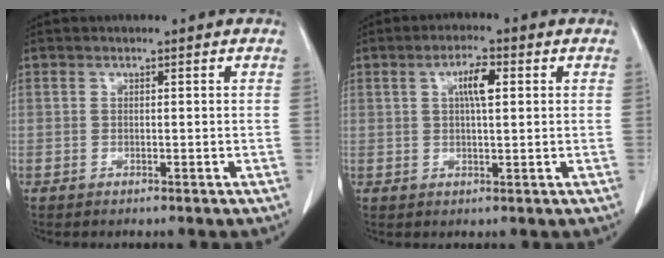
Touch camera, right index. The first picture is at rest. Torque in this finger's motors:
{"motor_torque": [0.42, 0.40, 0.06, 0.05]}